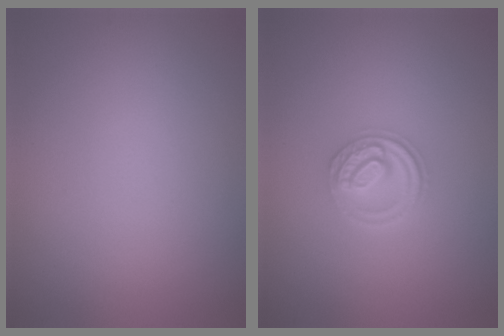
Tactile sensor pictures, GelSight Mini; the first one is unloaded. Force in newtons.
{"total": 2.8, "press": 2.8, "slide": 0.3}